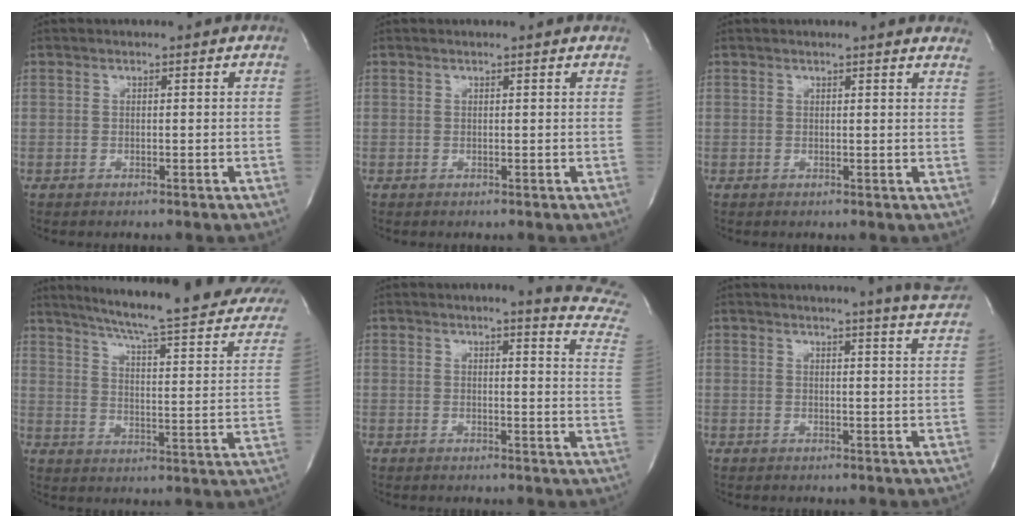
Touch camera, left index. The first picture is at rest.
{"total": 1.1, "force": [1.1, -0.1, 0.4], "torque": [-0.014, 0.003, 0.011]}
{"total": 7.7, "force": [7.3, 0.8, 2.5], "torque": [-0.021, -0.006, 0.059]}
{"total": 26.6, "force": [21.1, 3.0, 16.0], "torque": [-0.231, -0.033, 0.259]}
{"total": 10.4, "force": [9.8, -0.7, 3.5], "torque": [-0.032, -0.089, 0.080]}
{"total": 9.2, "force": [8.6, -1.5, 2.9], "torque": [-0.040, -0.049, 0.080]}